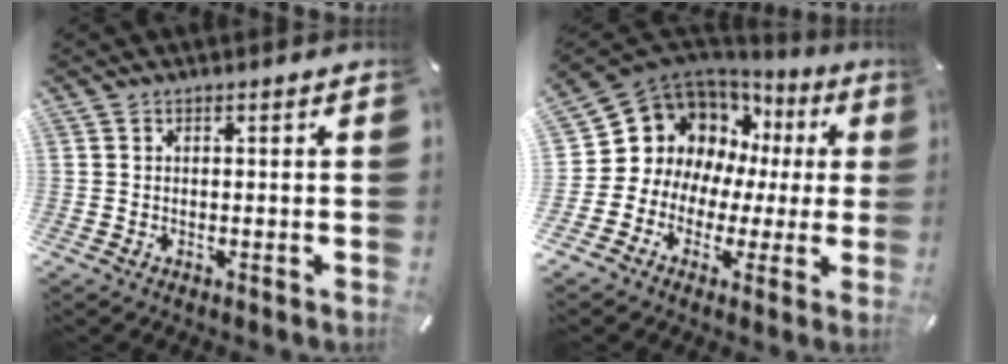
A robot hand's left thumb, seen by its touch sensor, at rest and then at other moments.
{"total": 12.4, "force": [3.5, 11.2, 3.8], "torque": [-0.094, -0.045, 0.078]}